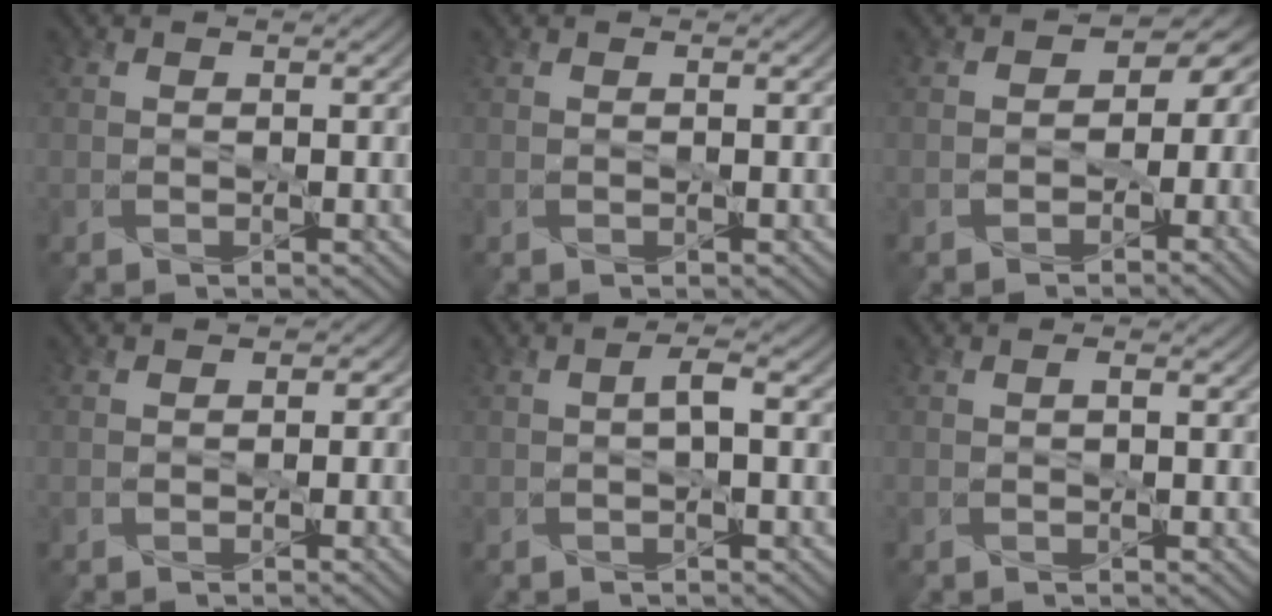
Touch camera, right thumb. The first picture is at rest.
{"total": 0.0}
{"total": 5.3, "force": [-1.1, 4.6, 2.5], "torque": [-0.003, 0.006, -0.032]}
{"total": 1.1, "force": [-0.6, 0.9, -0.2], "torque": [0.004, -0.001, -0.015]}
{"total": 1.5, "force": [-0.4, 0.1, 1.4], "torque": [-0.028, 0.007, -0.009]}
{"total": 0.8, "force": [-0.3, 0.2, 0.7], "torque": [-0.010, 0.001, -0.007]}